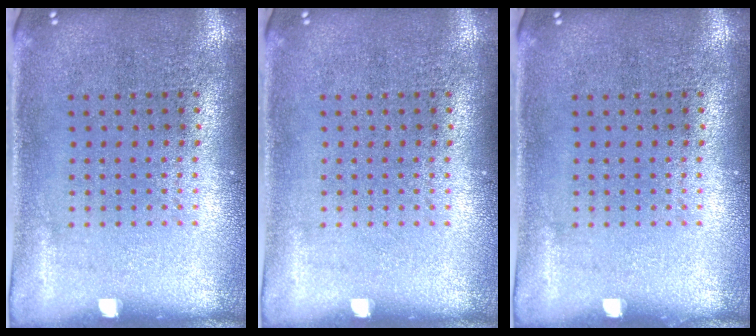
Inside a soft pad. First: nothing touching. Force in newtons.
{"total": 0.0}
{"total": 0.0}